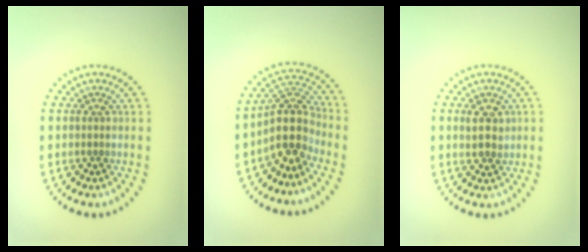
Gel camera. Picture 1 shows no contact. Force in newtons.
{"total": 4.3, "press": 3.5, "slide": 2.4}
{"total": 2.3, "press": 2.3, "slide": 0.6}